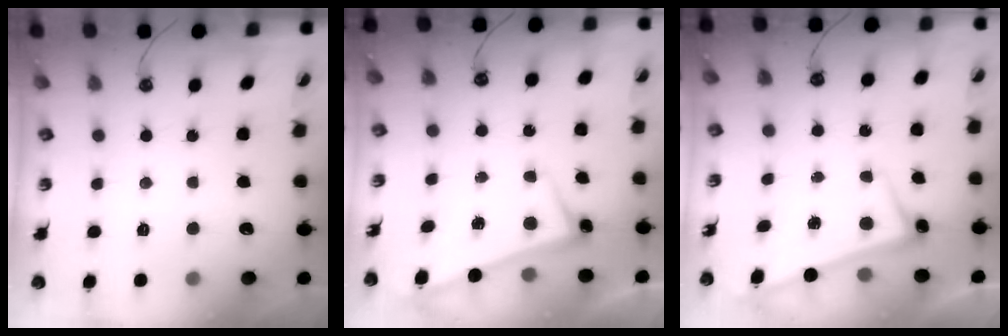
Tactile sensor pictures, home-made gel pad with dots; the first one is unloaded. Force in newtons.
{"total": 2.5, "press": 2.4, "slide": 0.5}
{"total": 2.5, "press": 2.5, "slide": 0.5}